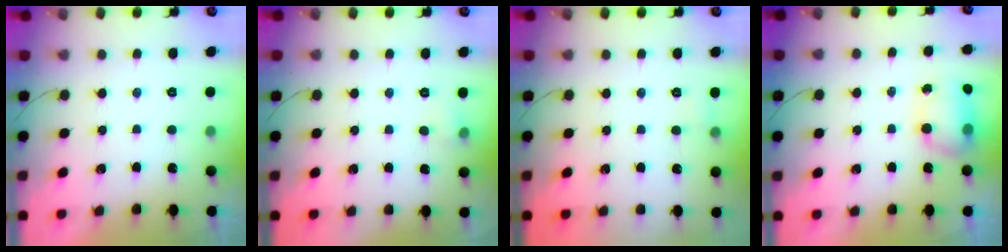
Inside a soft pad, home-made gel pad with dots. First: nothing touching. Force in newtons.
{"total": 3.8, "press": 3.4, "slide": 1.6}
{"total": 4.3, "press": 4.1, "slide": 1.2}
{"total": 11.0, "press": 8.8, "slide": 6.6}